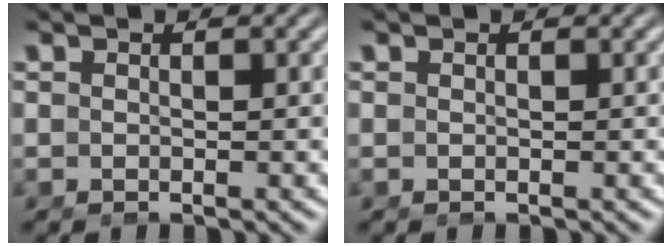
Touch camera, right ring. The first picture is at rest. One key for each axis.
{"total": 0.0}